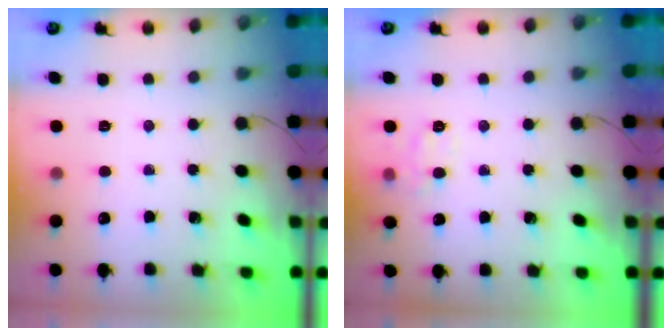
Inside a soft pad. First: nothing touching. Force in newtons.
{"total": 7.1, "press": 7.0, "slide": 1.2}